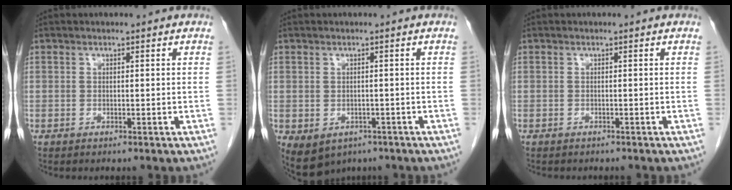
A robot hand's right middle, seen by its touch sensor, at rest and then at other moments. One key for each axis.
{"total": 5.5, "fx": -2.8, "fy": 4.0, "fz": 2.5, "tx": -0.042, "ty": 0.003, "tz": -0.027}
{"total": 2.5, "fx": -2.1, "fy": 0.9, "fz": 0.8, "tx": -0.015, "ty": -0.004, "tz": -0.023}